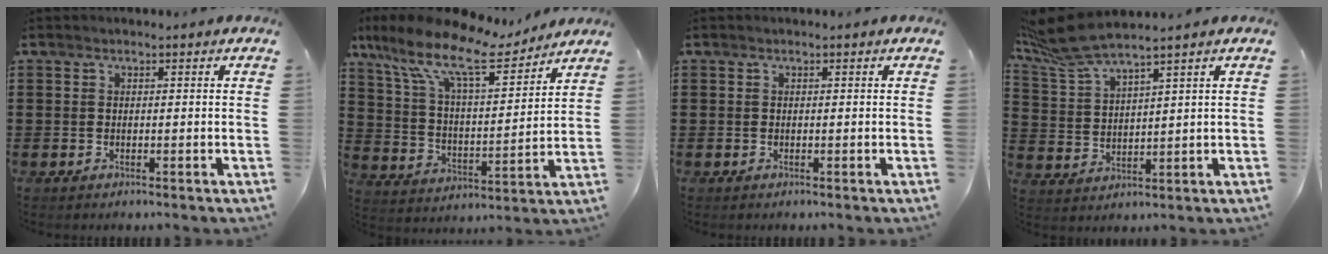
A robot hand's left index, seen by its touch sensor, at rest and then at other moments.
{"total": 12.6, "force": [9.1, 3.3, 8.1], "torque": [-0.185, -0.041, 0.155]}
{"total": 0.0}
{"total": 7.5, "force": [6.2, 1.0, 4.0], "torque": [-0.109, -0.023, 0.109]}